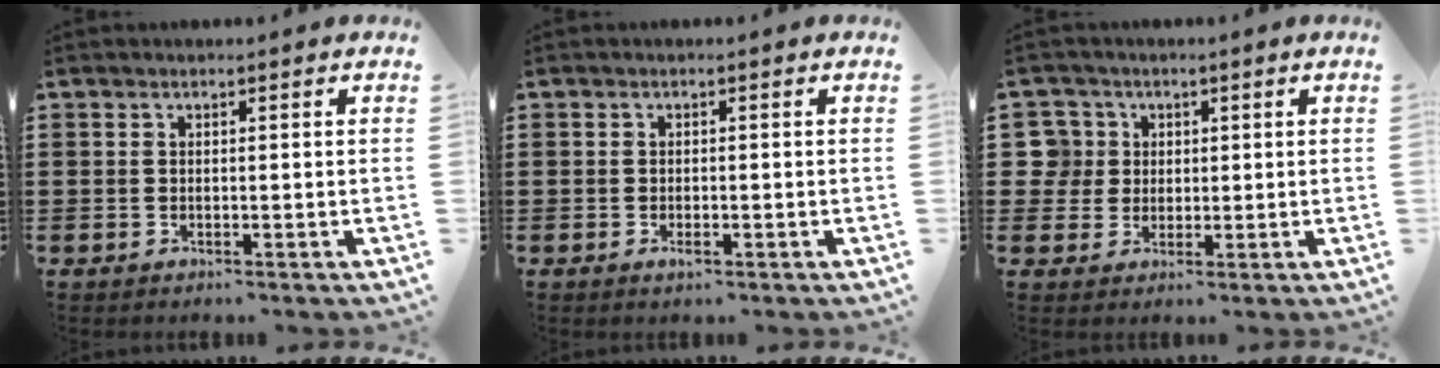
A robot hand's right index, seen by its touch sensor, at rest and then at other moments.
{"total": 0.8, "force": [-0.5, 0.2, 0.5], "torque": [-0.009, -0.005, -0.007]}
{"total": 4.9, "force": [1.0, 4.8, 0.6], "torque": [-0.043, 0.014, 0.016]}